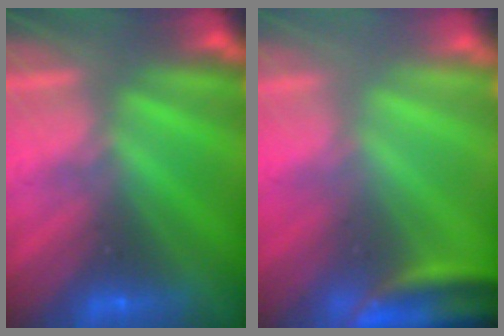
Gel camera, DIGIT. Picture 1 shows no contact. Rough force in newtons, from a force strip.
{"total": 3.9}